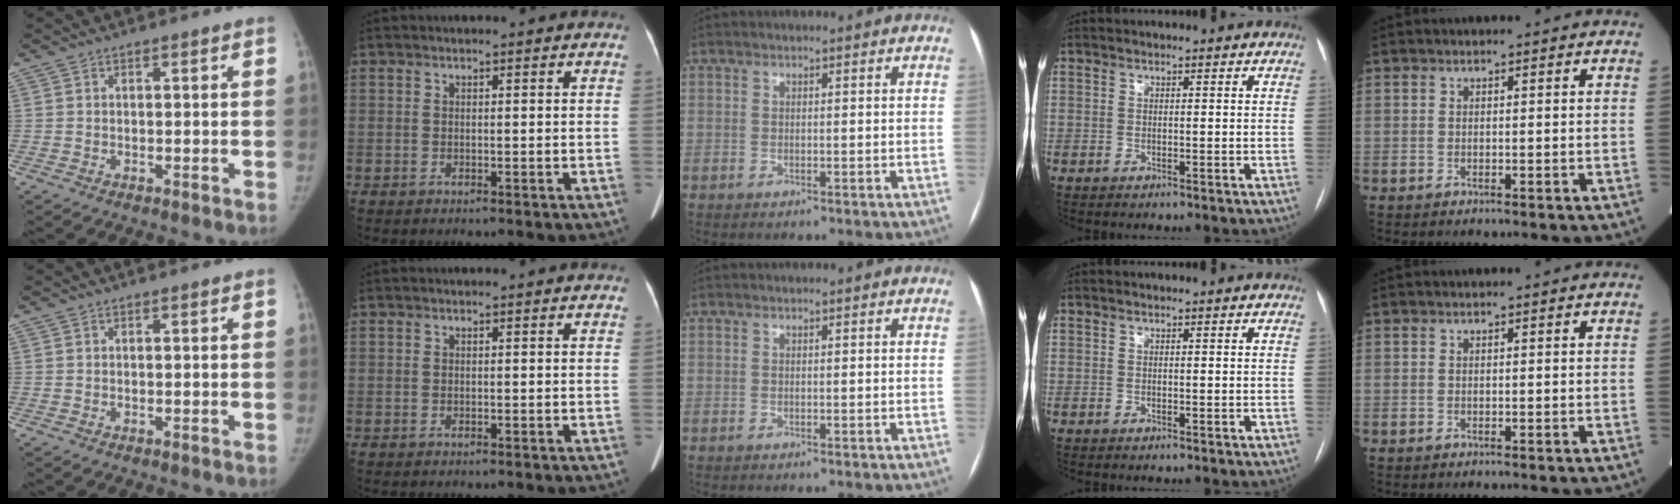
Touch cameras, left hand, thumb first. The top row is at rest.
{}